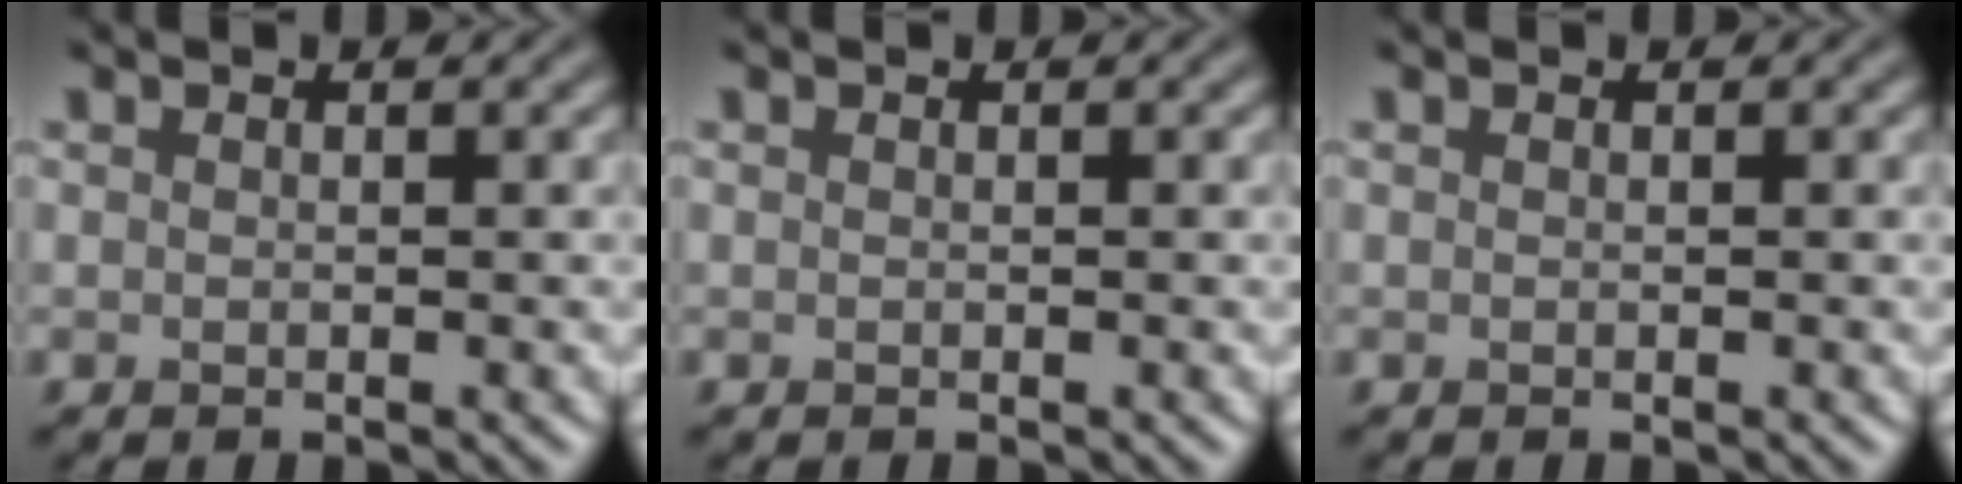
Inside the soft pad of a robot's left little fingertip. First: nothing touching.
{"total": 0.0}
{"total": 0.0}